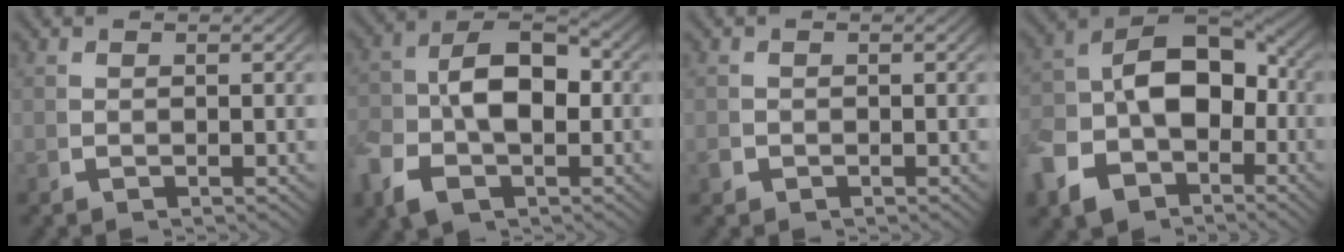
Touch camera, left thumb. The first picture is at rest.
{"total": 9.7, "force": [-1.4, 6.6, 6.9], "torque": [-0.128, -0.017, -0.018]}
{"total": 0.9, "force": [-0.4, 0.8, 0.2], "torque": [-0.011, -0.005, -0.008]}
{"total": 14.5, "force": [-2.6, 10.3, 9.8], "torque": [-0.197, -0.035, -0.028]}